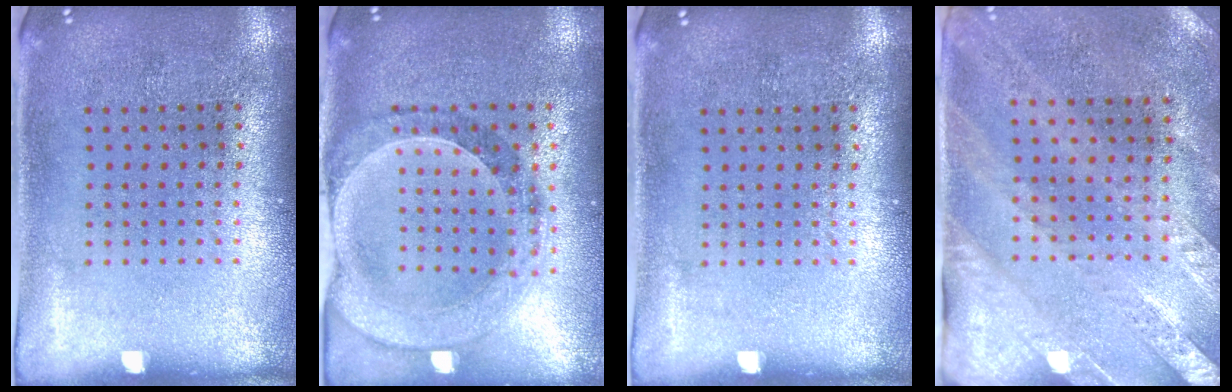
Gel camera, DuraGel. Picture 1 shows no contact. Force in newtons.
{"total": 0.9, "press": 0.9, "slide": 0.2}
{"total": 0.0}
{"total": 2.5, "press": 2.1, "slide": 1.3}